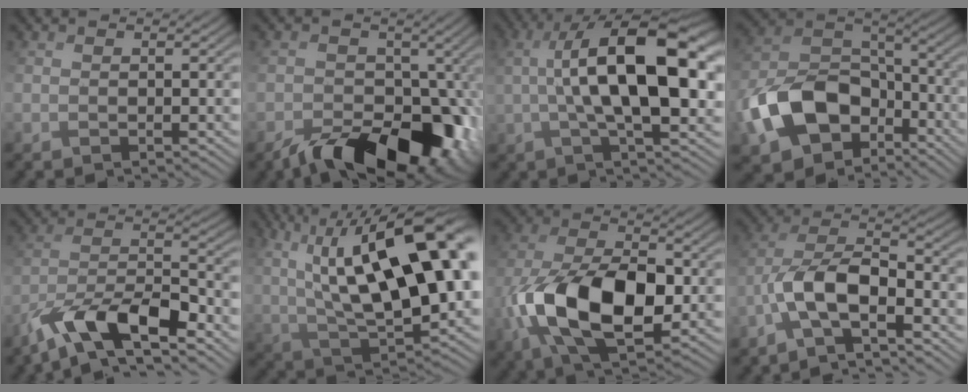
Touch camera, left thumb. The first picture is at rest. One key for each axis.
{"total": 12.7, "fx": -6.3, "fy": 7.4, "fz": 8.1, "tx": -0.087, "ty": -0.028, "tz": -0.109}
{"total": 15.3, "fx": 1.3, "fy": 6.1, "fz": 14.0, "tx": -0.236, "ty": 0.015, "tz": 0.019}
{"total": 14.2, "fx": -6.0, "fy": 9.5, "fz": 8.7, "tx": -0.192, "ty": -0.023, "tz": -0.124}
{"total": 11.3, "fx": -7.4, "fy": 3.5, "fz": 7.9, "tx": -0.144, "ty": 0.002, "tz": -0.147}
{"total": 21.4, "fx": 6.0, "fy": 9.5, "fz": 18.2, "tx": -0.301, "ty": 0.031, "tz": 0.094}
{"total": 15.1, "fx": -3.2, "fy": 8.5, "fz": 12.1, "tx": -0.261, "ty": -0.026, "tz": -0.057}
{"total": 8.3, "fx": -3.4, "fy": 3.1, "fz": 6.9, "tx": -0.136, "ty": 0.013, "tz": -0.080}